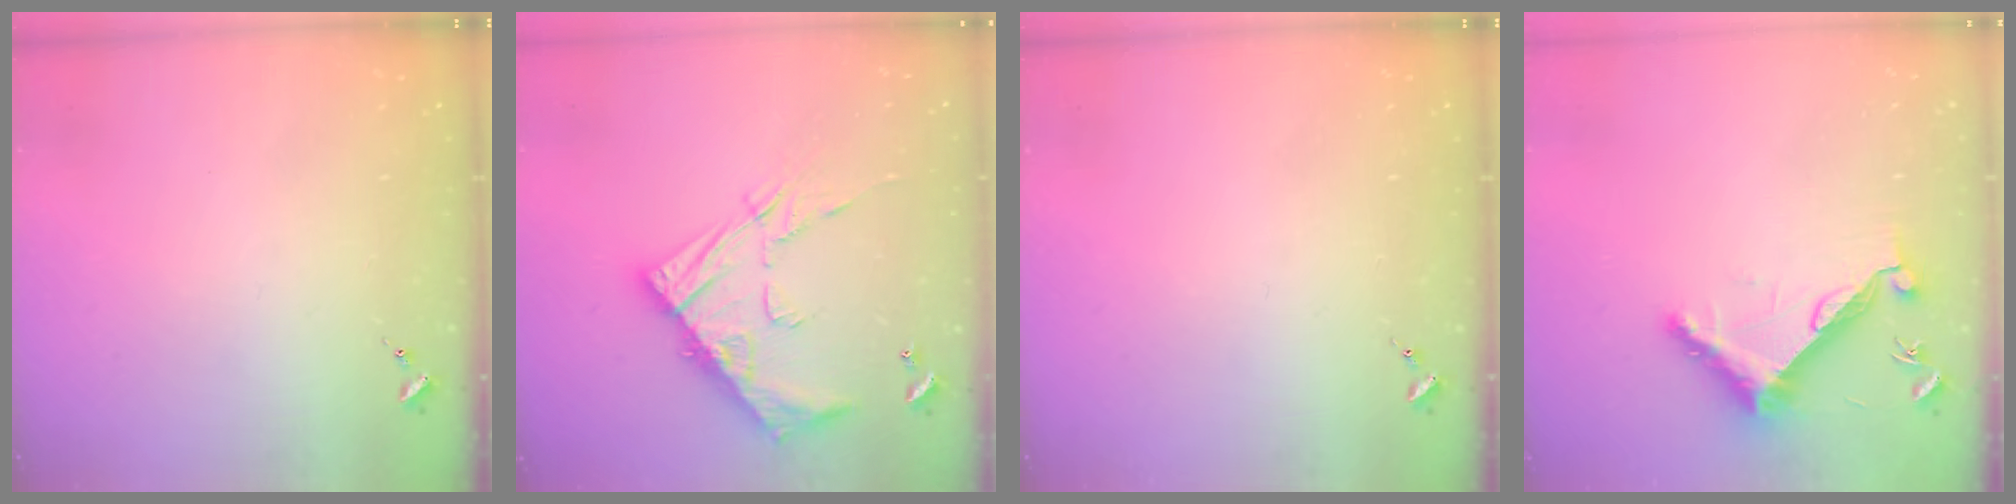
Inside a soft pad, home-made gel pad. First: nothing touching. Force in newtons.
{"total": 17.3, "press": 17.3, "slide": 1.4}
{"total": 0.0}
{"total": 11.1, "press": 11.0, "slide": 0.7}